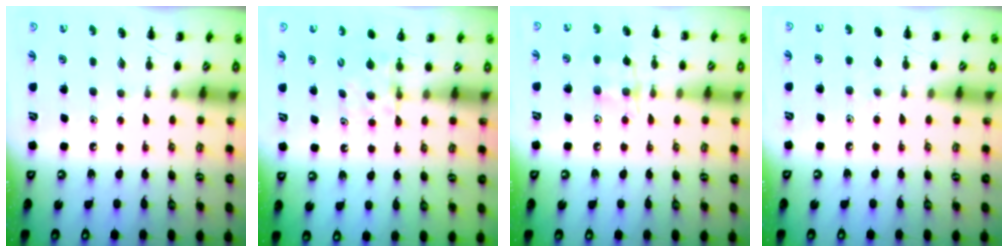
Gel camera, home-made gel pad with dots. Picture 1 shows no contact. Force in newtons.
{"total": 4.7, "press": 4.7, "slide": 0.7}
{"total": 8.8, "press": 8.8, "slide": 0.6}
{"total": 2.9, "press": 2.7, "slide": 1.1}